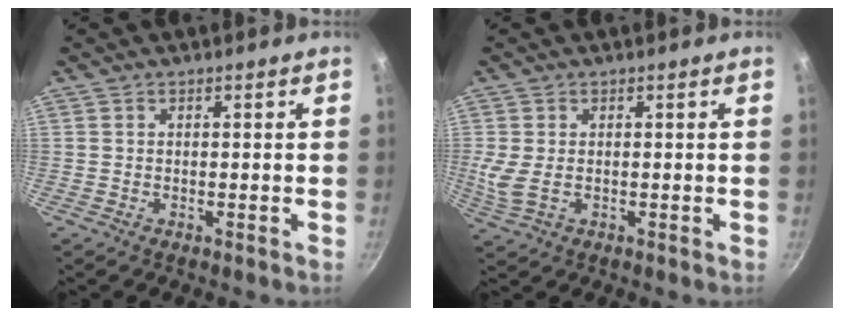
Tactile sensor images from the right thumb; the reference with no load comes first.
{"total": 4.6, "force": [0.0, 2.7, 3.7], "torque": [-0.071, -0.006, 0.005]}